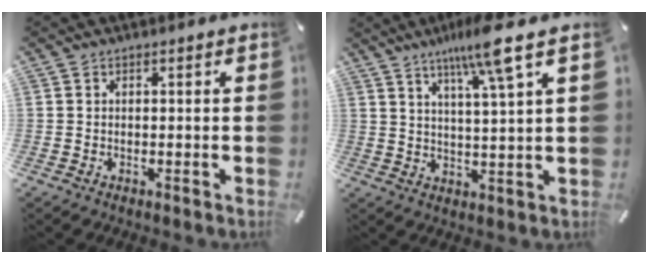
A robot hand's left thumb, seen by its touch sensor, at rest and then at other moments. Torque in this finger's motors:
{"motor_torque": [2.31, 1.28, 1.32, -1.41, 0.42]}